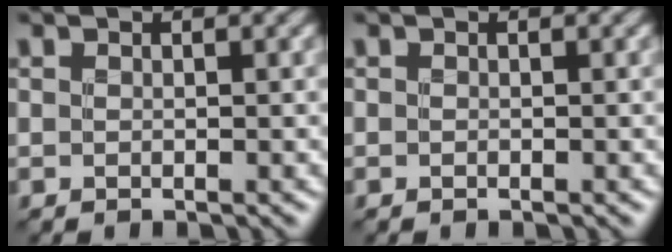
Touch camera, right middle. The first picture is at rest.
{"total": 0.0}